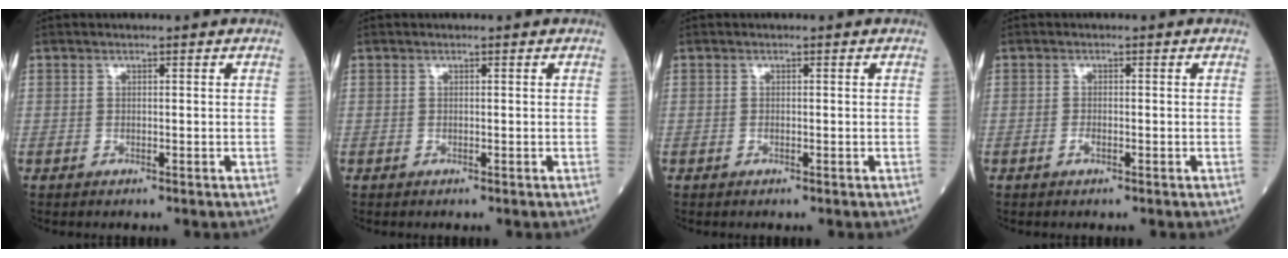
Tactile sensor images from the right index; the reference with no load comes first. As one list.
[{"total": 0.0}, {"total": 0.0}, {"total": 0.8, "force": [-0.4, 0.3, 0.6], "torque": [-0.009, 0.001, -0.008]}]